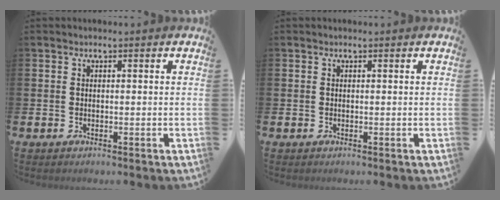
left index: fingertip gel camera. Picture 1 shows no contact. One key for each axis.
{"total": 0.0}